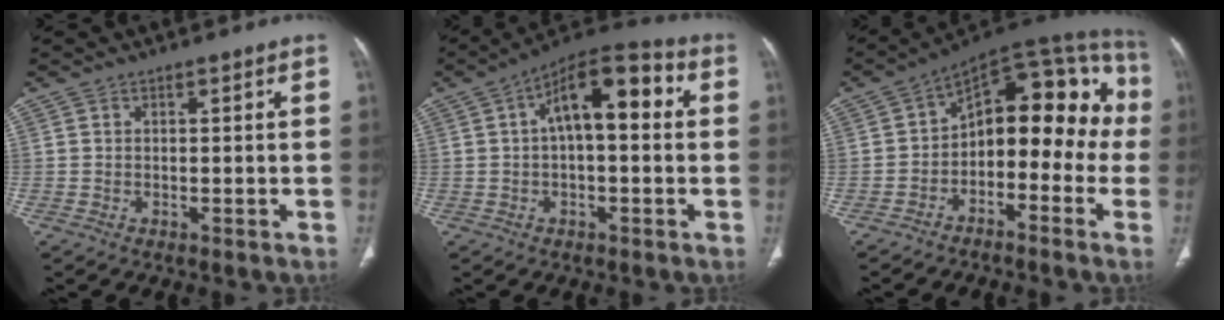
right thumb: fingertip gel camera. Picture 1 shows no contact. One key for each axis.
{"total": 13.5, "fx": 3.4, "fy": 5.6, "fz": 11.8, "tx": -0.174, "ty": 0.027, "tz": 0.045}
{"total": 18.5, "fx": -2.3, "fy": 10.8, "fz": 14.8, "tx": -0.152, "ty": 0.081, "tz": -0.042}